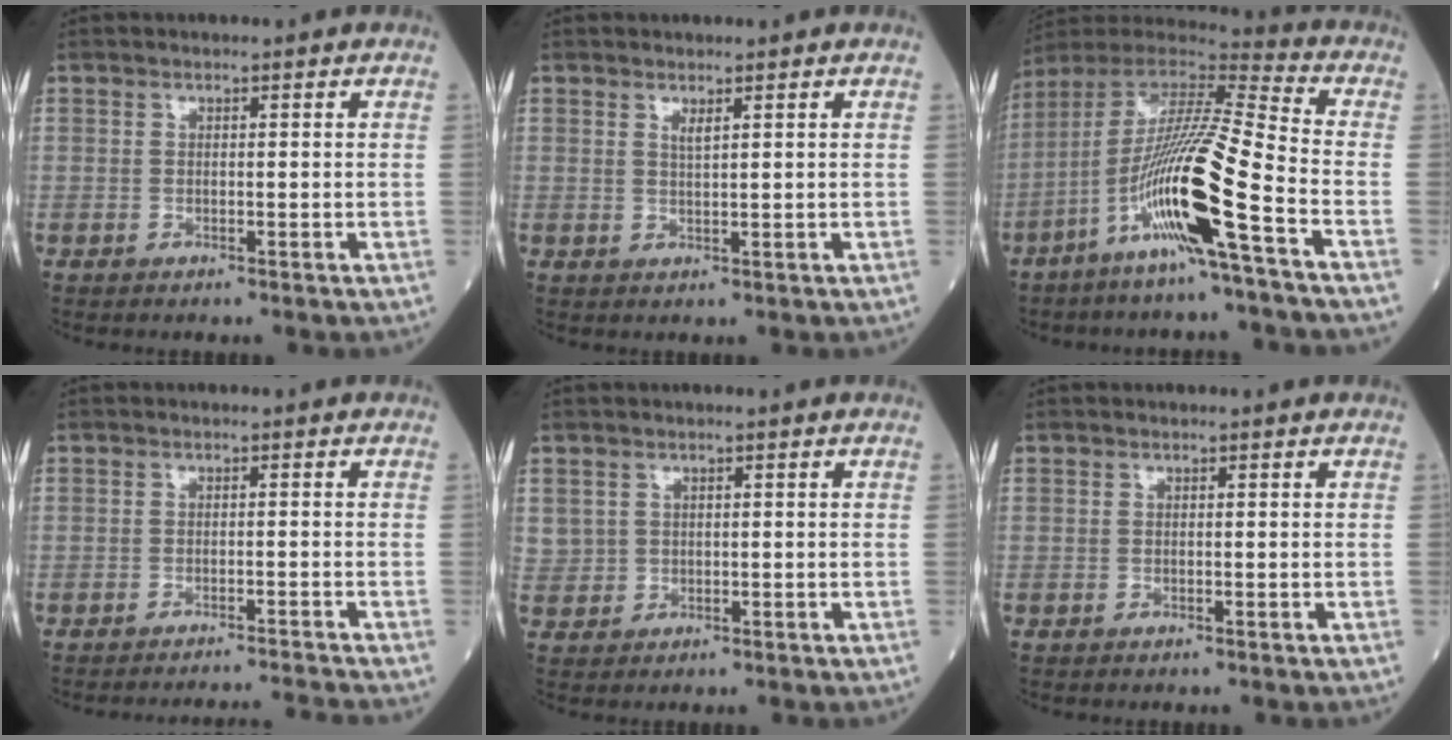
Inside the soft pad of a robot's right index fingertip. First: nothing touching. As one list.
[{"total": 1.2, "force": [0.8, 0.0, 0.9], "torque": [-0.022, -0.007, 0.015]}, {"total": 17.3, "force": [-7.1, -0.7, 15.8], "torque": [-0.310, -0.016, -0.141]}, {"total": 6.5, "force": [-6.1, -2.2, 0.3], "torque": [0.000, -0.006, -0.083]}, {"total": 2.6, "force": [0.9, 2.4, 0.3], "torque": [0.002, 0.006, 0.022]}, {"total": 0.0}]